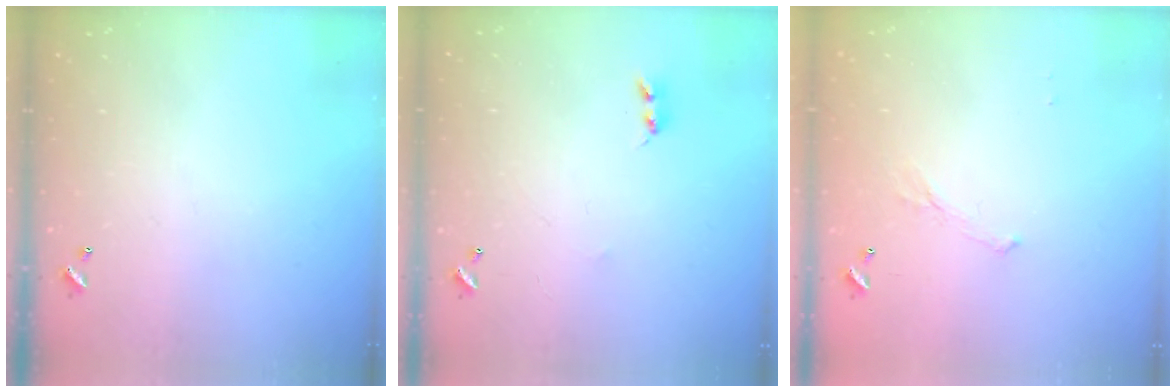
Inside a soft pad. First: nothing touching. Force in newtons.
{"total": 2.0, "press": 2.0, "slide": 0.3}
{"total": 4.3, "press": 4.2, "slide": 0.9}